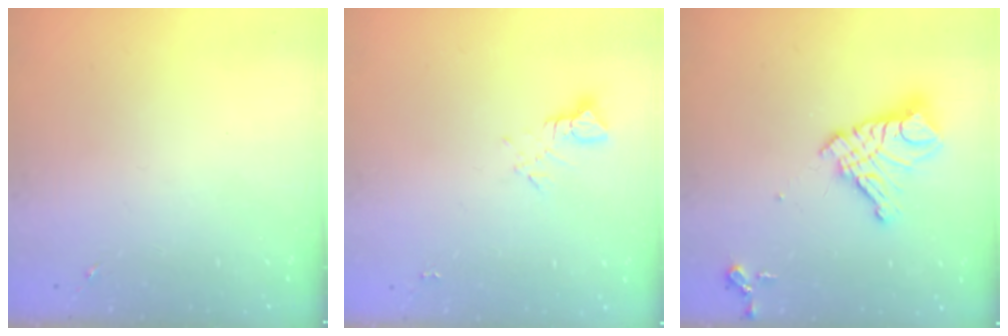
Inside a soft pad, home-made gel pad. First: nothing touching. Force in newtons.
{"total": 3.8, "press": 3.8, "slide": 0.4}
{"total": 15.7, "press": 15.6, "slide": 1.8}